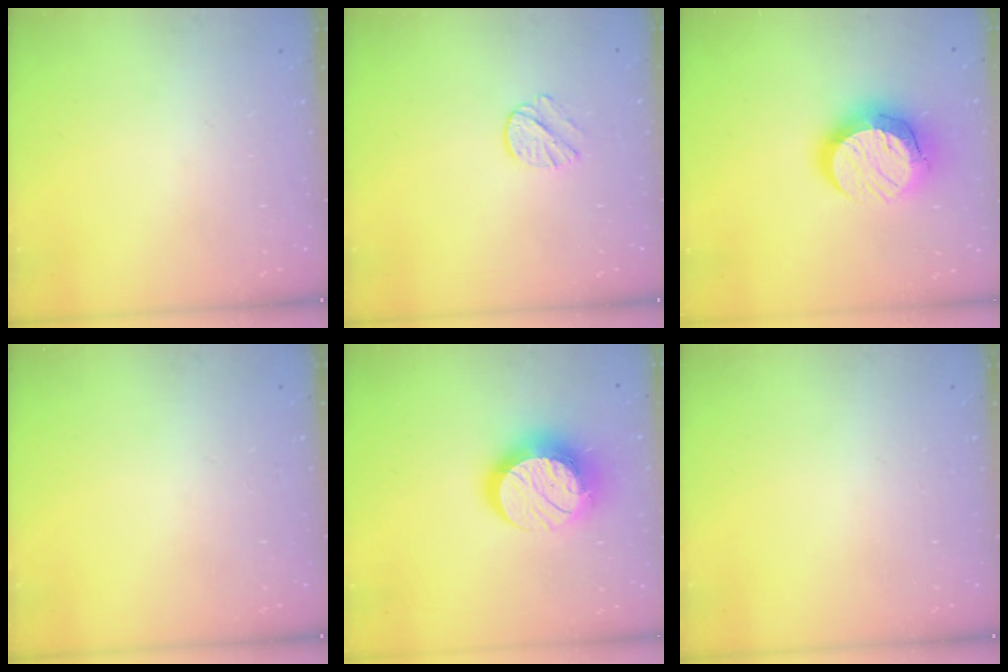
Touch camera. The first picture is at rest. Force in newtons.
{"total": 7.3, "press": 7.2, "slide": 0.6}
{"total": 15.6, "press": 15.5, "slide": 1.0}
{"total": 0.0}
{"total": 15.9, "press": 15.9, "slide": 1.3}
{"total": 0.0}